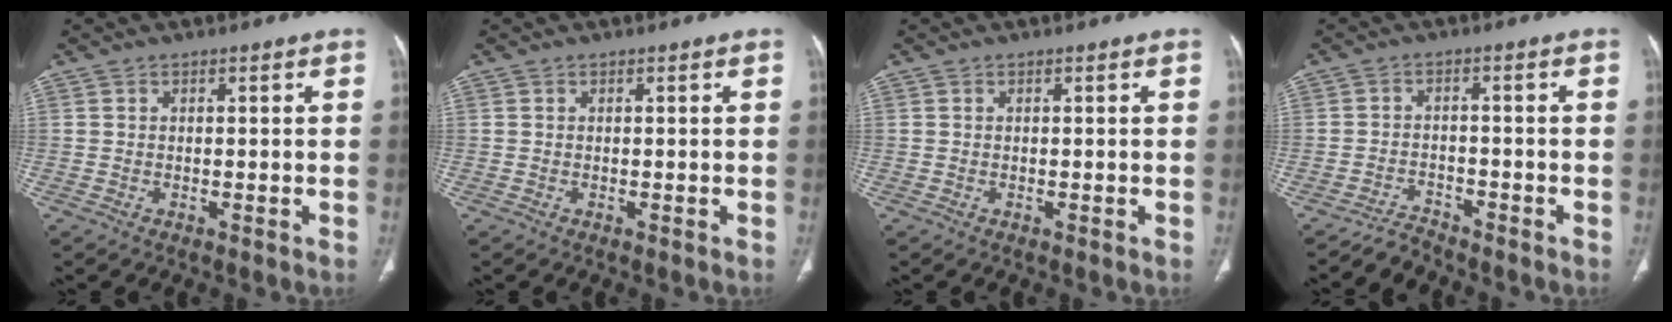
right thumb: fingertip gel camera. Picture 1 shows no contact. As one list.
[{"total": 0.0}, {"total": 0.0}, {"total": 3.1, "force": [-3.1, 0.5, -0.3], "torque": [0.002, 0.014, -0.056]}]